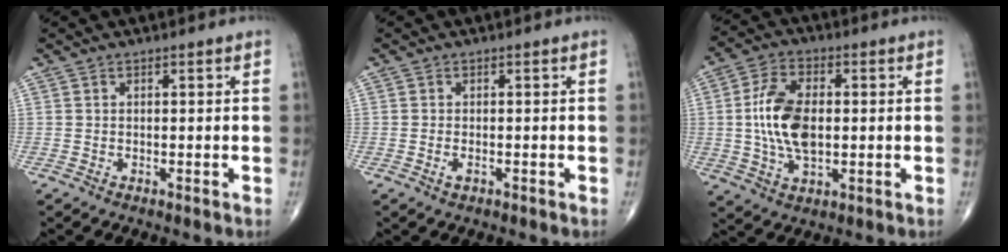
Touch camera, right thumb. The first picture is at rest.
{"total": 1.2, "force": [-0.5, 0.6, 0.9], "torque": [-0.019, 0.000, -0.010]}
{"total": 11.9, "force": [0.2, 6.6, 9.9], "torque": [-0.189, 0.006, 0.005]}